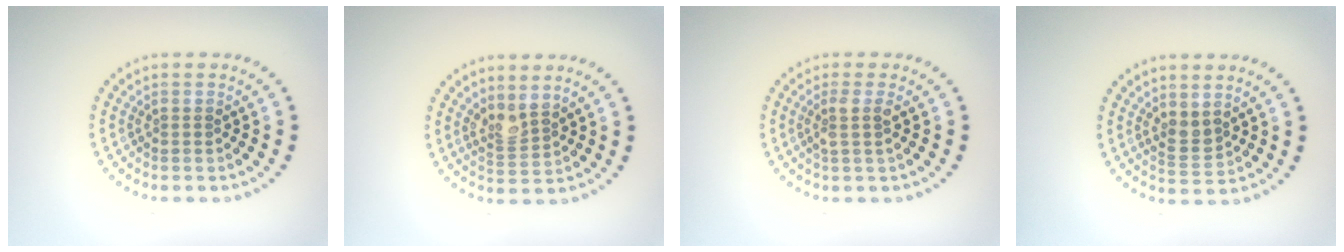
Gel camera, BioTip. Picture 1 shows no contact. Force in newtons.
{"total": 2.2, "press": 1.6, "slide": 1.4}
{"total": 1.6, "press": 1.3, "slide": 1.0}
{"total": 1.8, "press": 1.6, "slide": 0.8}